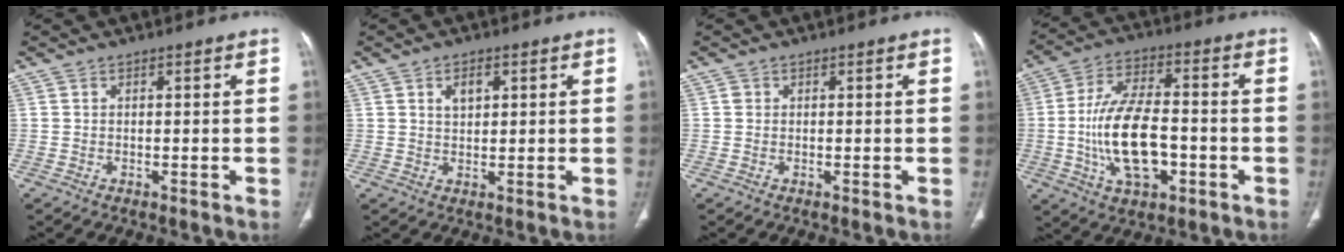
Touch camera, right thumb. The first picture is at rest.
{"total": 3.5, "force": [1.4, 2.0, 2.4], "torque": [-0.035, -0.005, 0.026]}
{"total": 0.6, "force": [0.1, 0.6, 0.2], "torque": [0.002, 0.002, 0.003]}
{"total": 15.8, "force": [-3.0, 8.1, 13.3], "torque": [-0.243, 0.019, -0.048]}